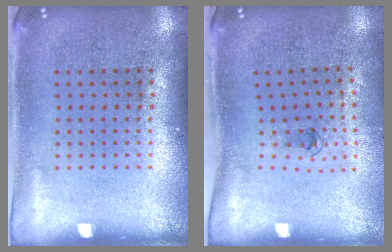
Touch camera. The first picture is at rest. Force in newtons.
{"total": 0.6, "press": 0.3, "slide": 0.6}